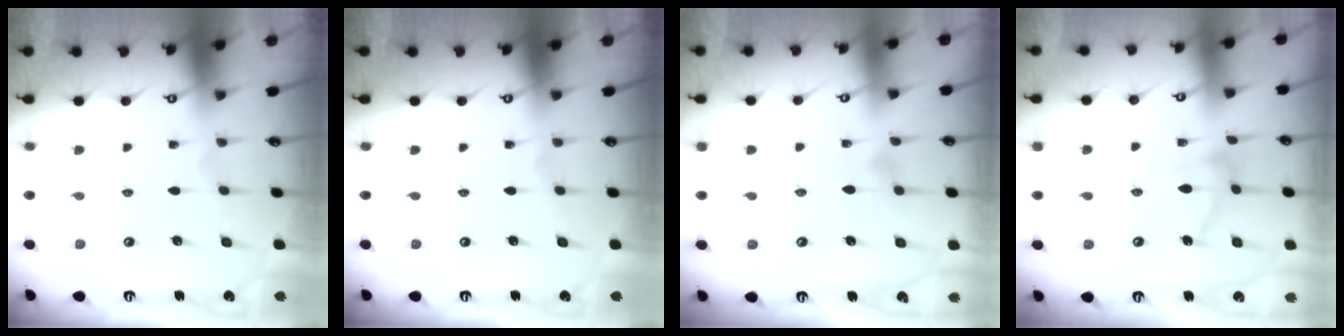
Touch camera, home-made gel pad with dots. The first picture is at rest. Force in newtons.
{"total": 0.0}
{"total": 7.7, "press": 7.7, "slide": 0.2}
{"total": 9.7, "press": 9.7, "slide": 0.6}